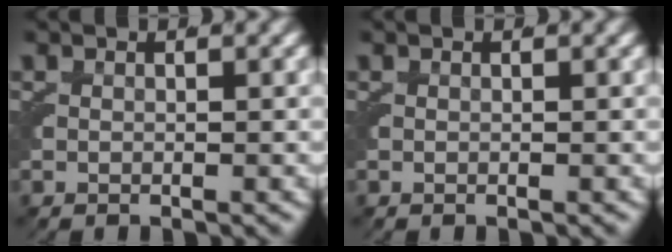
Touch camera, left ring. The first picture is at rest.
{"total": 0.0}